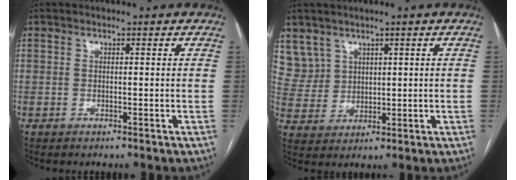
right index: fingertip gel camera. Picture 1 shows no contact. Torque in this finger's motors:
{"motor_torque": [-0.29, 0.36, -0.01, 0.00]}